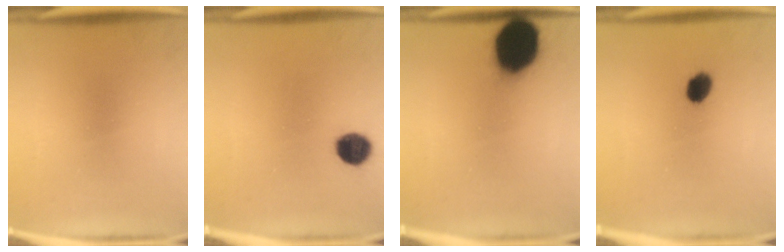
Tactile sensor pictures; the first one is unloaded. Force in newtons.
{"total": 6.4}
{"total": 18.1}
{"total": 5.3}